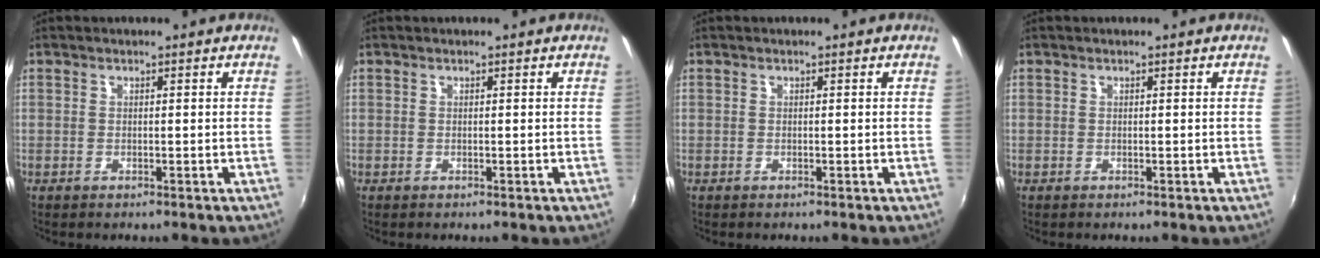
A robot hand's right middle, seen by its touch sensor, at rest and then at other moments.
{"total": 0.0}
{"total": 0.0}
{"total": 0.0}